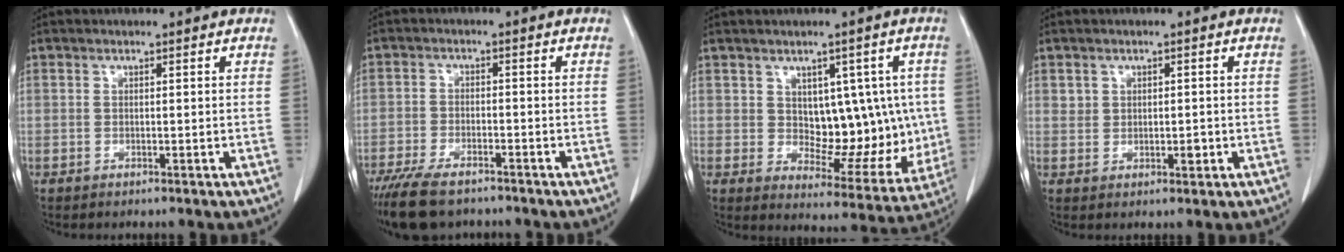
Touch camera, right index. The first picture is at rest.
{"total": 9.7, "force": [-7.7, 3.0, 5.0], "torque": [-0.088, -0.018, -0.124]}
{"total": 11.3, "force": [1.5, 6.6, 9.1], "torque": [-0.091, 0.012, 0.039]}
{"total": 2.3, "force": [0.2, 1.8, 1.5], "torque": [-0.022, 0.001, 0.008]}